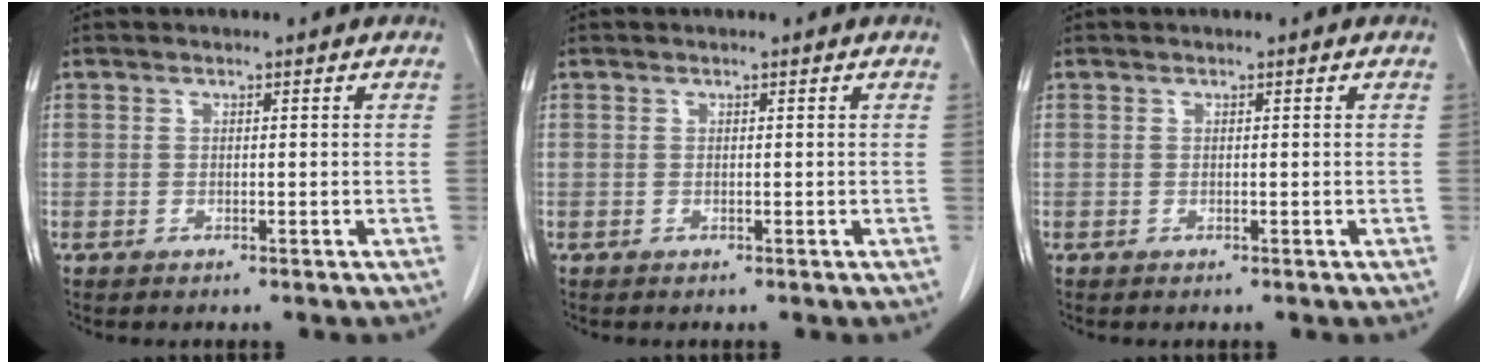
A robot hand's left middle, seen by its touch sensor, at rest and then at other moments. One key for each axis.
{"total": 0.0}
{"total": 0.0}